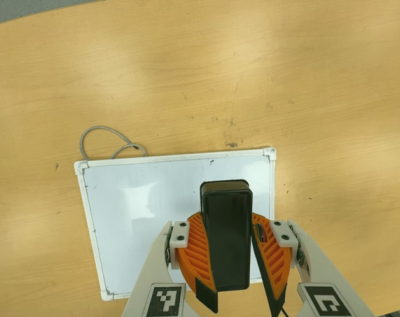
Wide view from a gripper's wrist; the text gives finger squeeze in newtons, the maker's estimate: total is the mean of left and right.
{"total": 11.6, "left": 11.2, "right": 12.0}